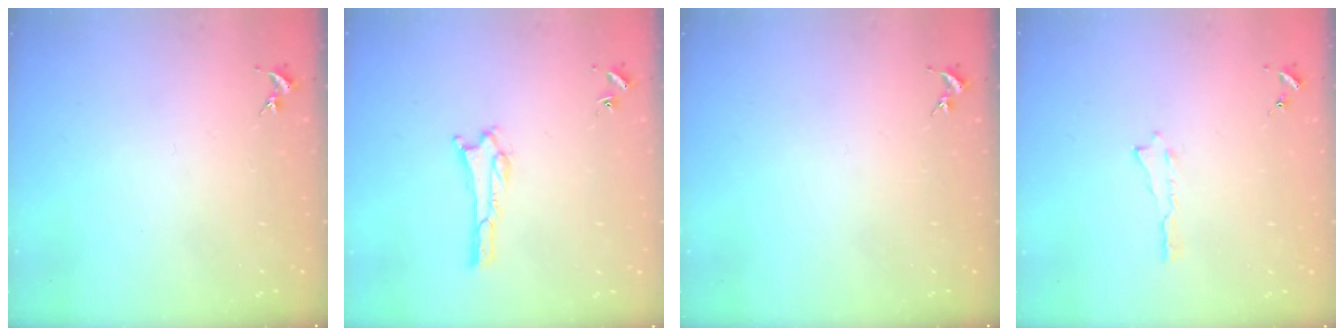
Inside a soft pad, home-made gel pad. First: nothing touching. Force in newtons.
{"total": 1.1, "press": 1.0, "slide": 0.1}
{"total": 0.0}
{"total": 0.0}